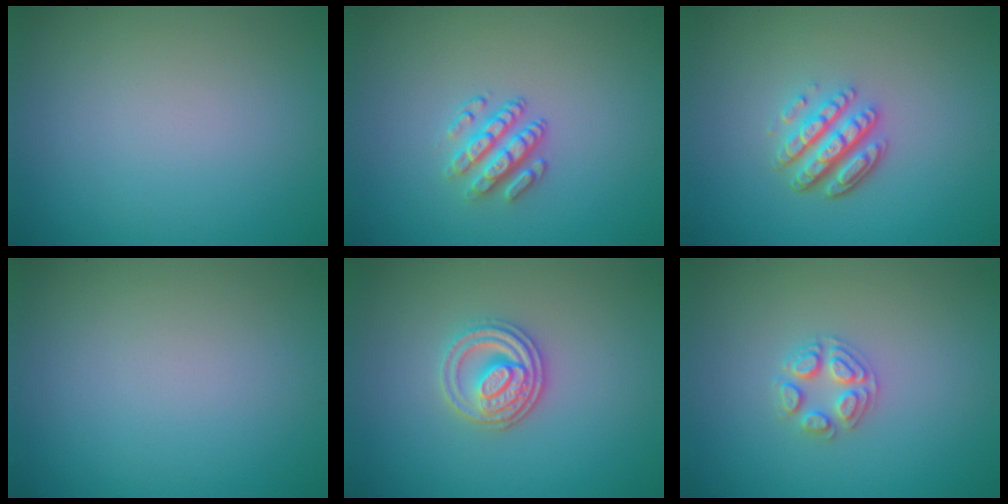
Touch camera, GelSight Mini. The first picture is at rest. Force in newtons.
{"total": 2.9, "press": 2.5, "slide": 1.4}
{"total": 4.4, "press": 3.3, "slide": 2.9}
{"total": 0.0}
{"total": 3.3, "press": 2.9, "slide": 1.6}
{"total": 2.5, "press": 2.5, "slide": 0.3}